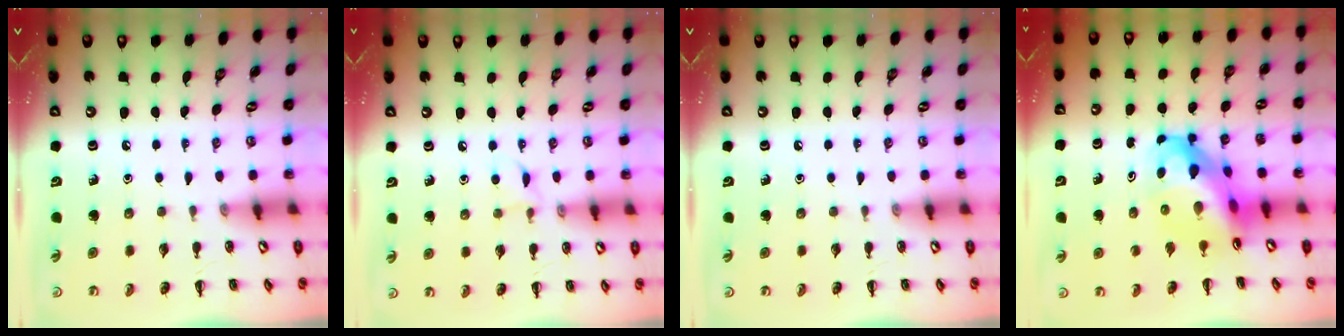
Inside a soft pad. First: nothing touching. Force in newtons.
{"total": 5.3, "press": 5.2, "slide": 1.3}
{"total": 0.0}
{"total": 10.5, "press": 10.0, "slide": 3.0}